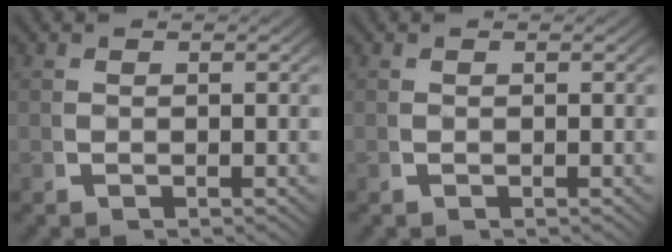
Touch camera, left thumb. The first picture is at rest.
{"total": 0.0}